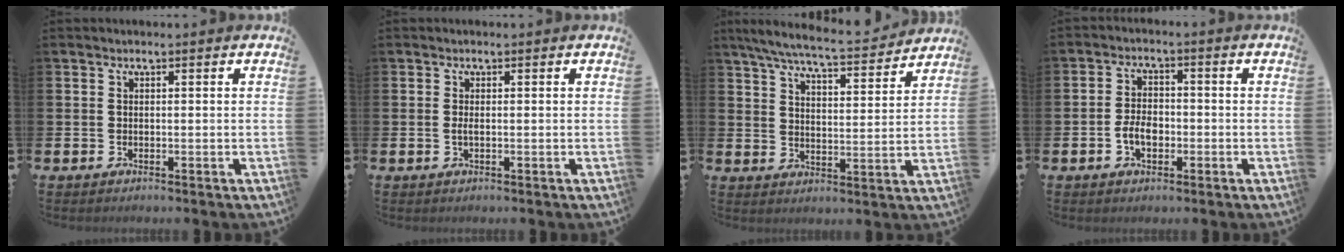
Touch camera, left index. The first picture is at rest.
{"total": 0.8, "force": [-0.1, 0.2, 0.8], "torque": [-0.011, -0.003, -0.003]}
{"total": 7.3, "force": [6.8, 0.6, 2.6], "torque": [-0.069, -0.045, 0.116]}
{"total": 3.8, "force": [-1.1, 2.5, 2.7], "torque": [-0.038, 0.001, -0.024]}